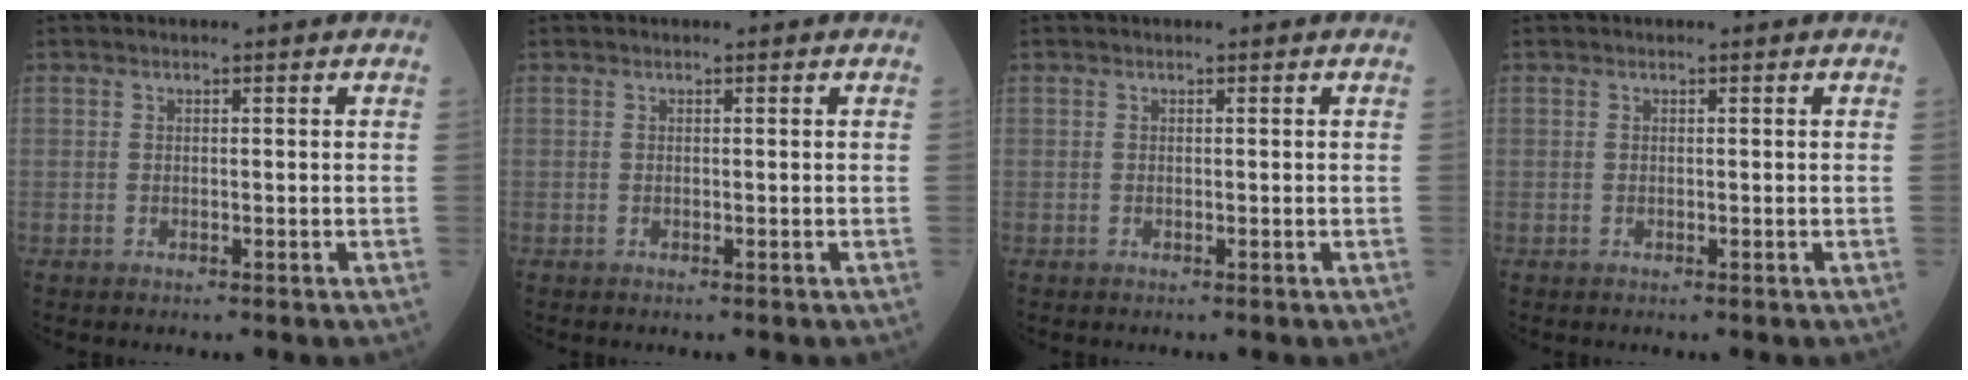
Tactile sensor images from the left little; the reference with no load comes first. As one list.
[{"total": 0.0}, {"total": 0.0}, {"total": 0.0}]